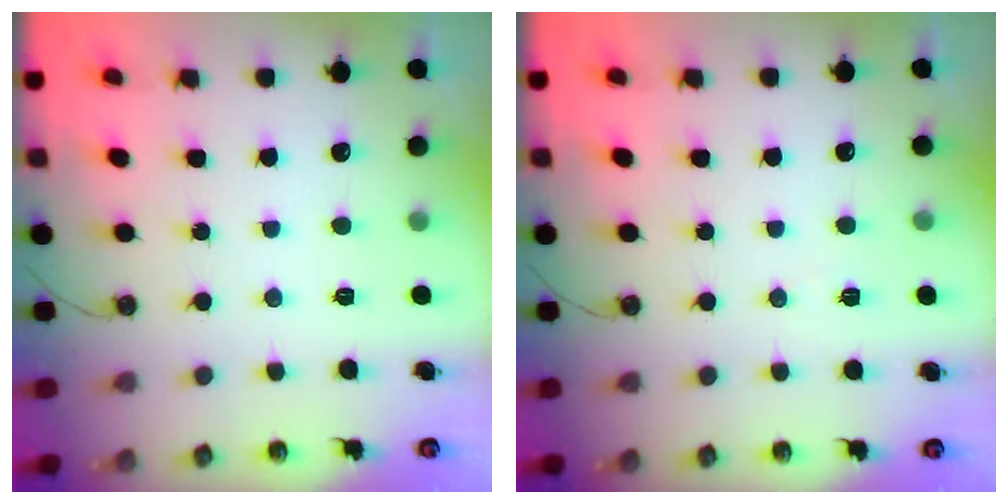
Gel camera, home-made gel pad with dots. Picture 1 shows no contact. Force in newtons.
{"total": 5.2, "press": 2.9, "slide": 4.2}